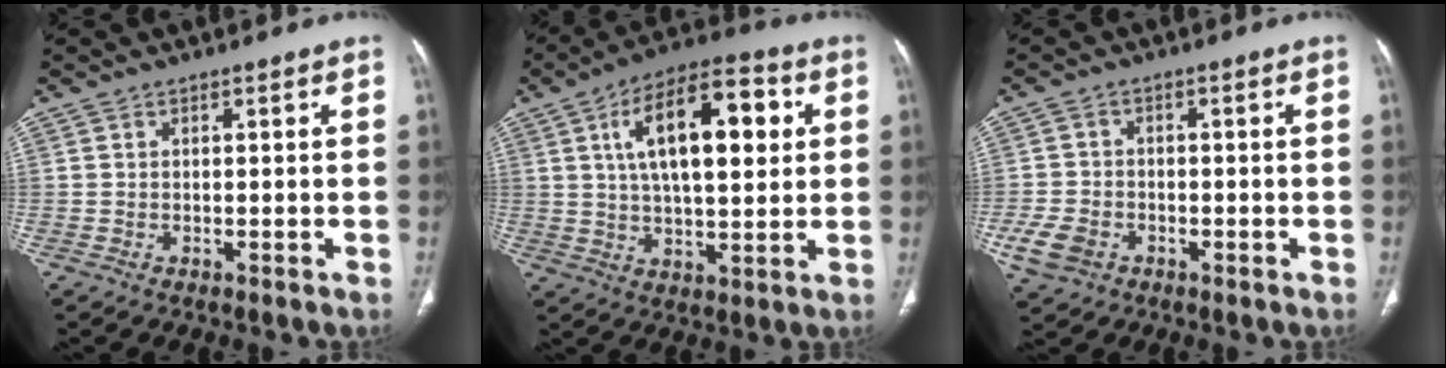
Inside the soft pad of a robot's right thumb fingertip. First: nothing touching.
{"total": 17.9, "force": [4.8, 7.9, 15.4], "torque": [-0.229, 0.009, 0.074]}
{"total": 6.2, "force": [-2.5, 4.7, 3.1], "torque": [-0.064, 0.011, -0.041]}